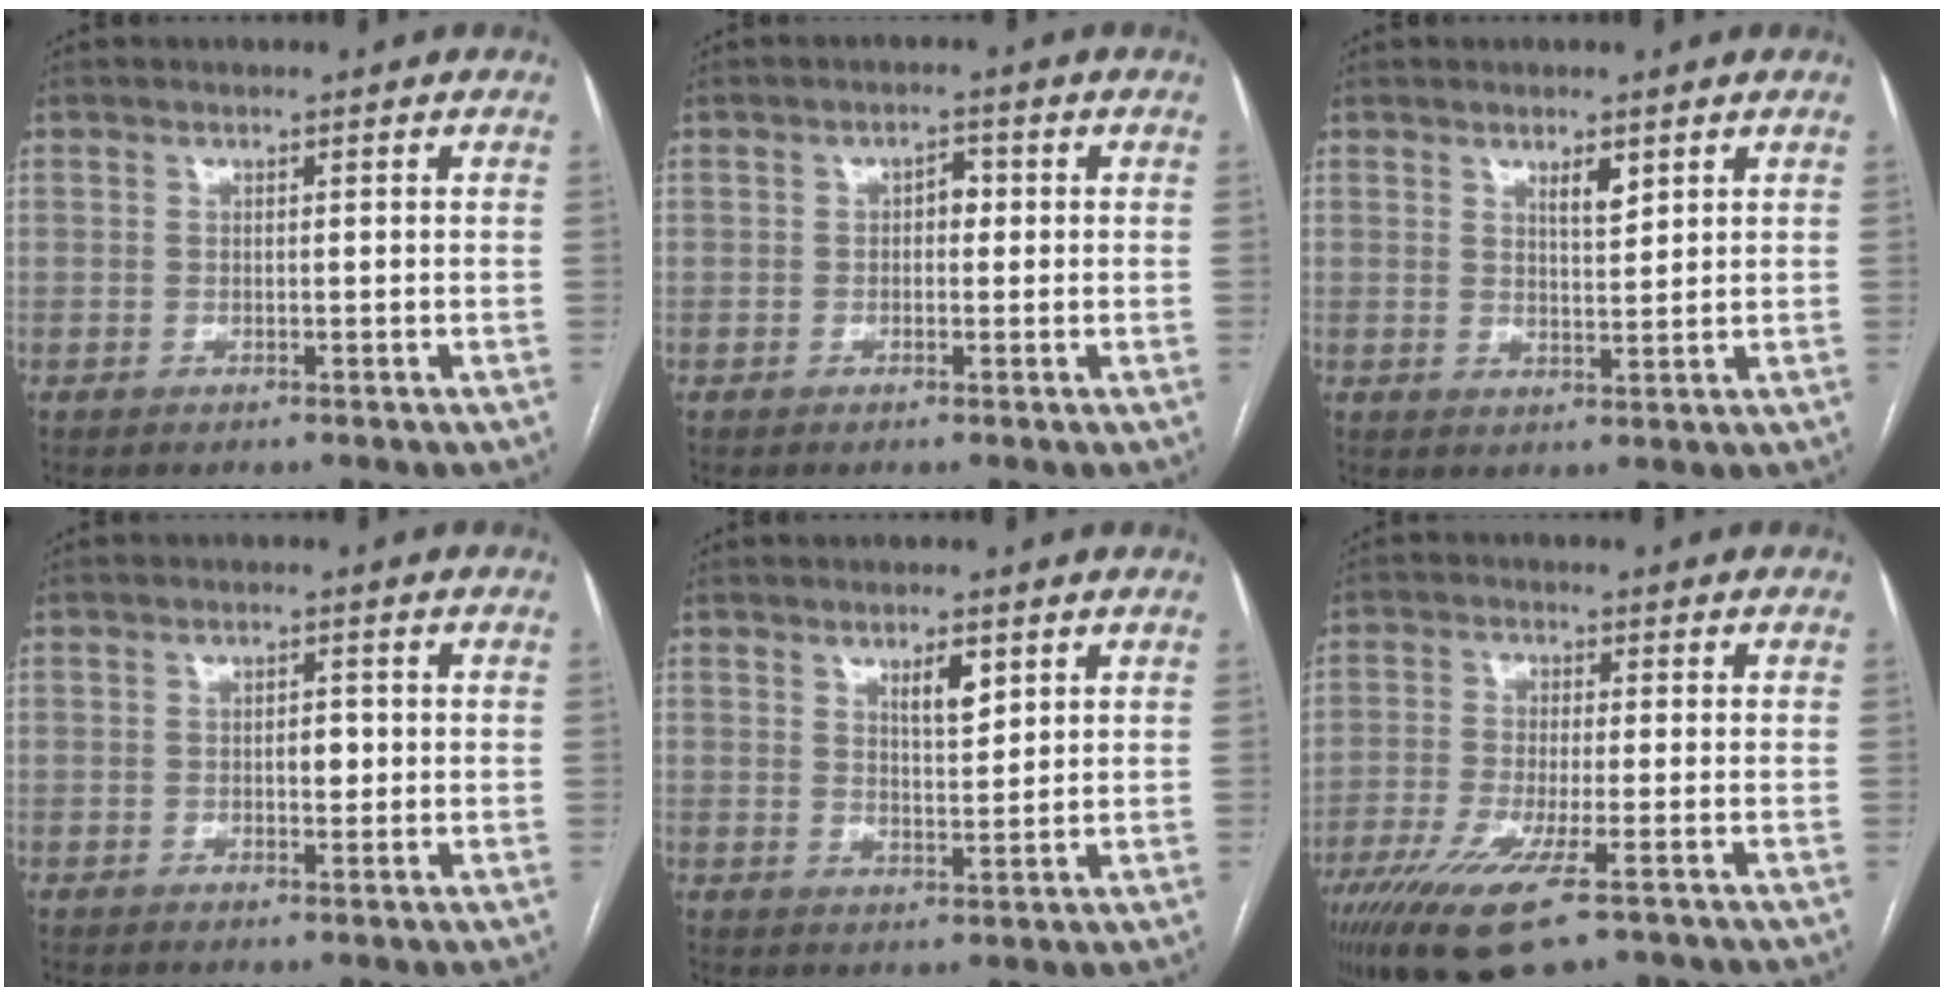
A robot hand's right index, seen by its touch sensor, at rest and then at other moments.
{"total": 2.2, "force": [0.1, 1.4, 1.7], "torque": [-0.021, 0.013, -0.001]}
{"total": 2.9, "force": [1.8, 0.8, 2.1], "torque": [-0.039, -0.004, 0.033]}
{"total": 2.1, "force": [-0.2, 1.0, 1.8], "torque": [-0.025, 0.003, -0.002]}
{"total": 3.9, "force": [2.1, 1.2, 3.1], "torque": [-0.052, -0.003, 0.038]}
{"total": 13.2, "force": [-8.0, 2.7, 10.1], "torque": [-0.200, -0.040, -0.139]}